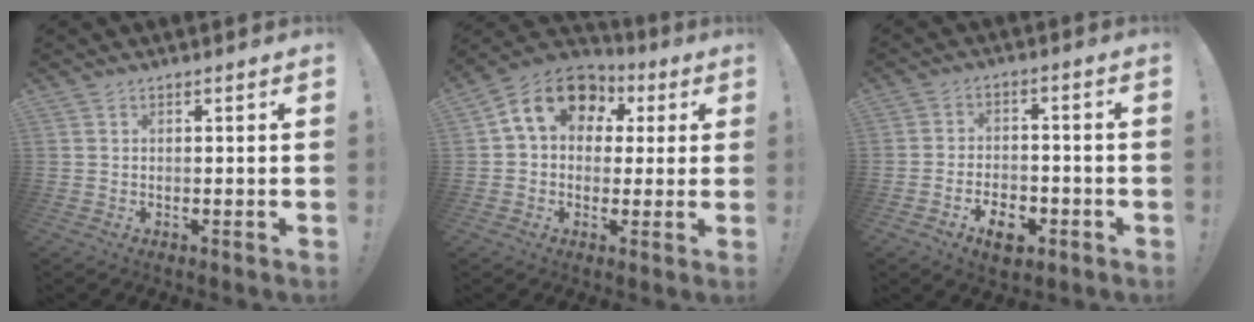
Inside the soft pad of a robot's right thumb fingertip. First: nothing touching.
{"total": 14.6, "force": [5.0, 10.7, 8.6], "torque": [-0.134, 0.000, 0.094]}
{"total": 8.6, "force": [-5.1, 4.9, 5.0], "torque": [-0.074, 0.031, -0.088]}